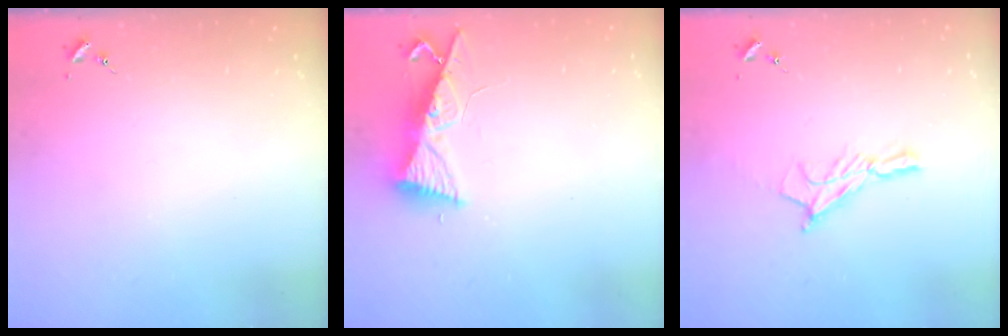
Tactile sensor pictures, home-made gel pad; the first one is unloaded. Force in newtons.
{"total": 8.5, "press": 8.5, "slide": 1.0}
{"total": 8.7, "press": 8.7, "slide": 0.5}